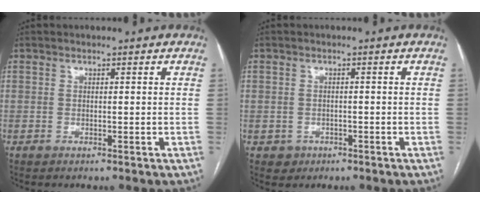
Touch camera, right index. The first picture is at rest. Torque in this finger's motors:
{"motor_torque": [-0.44, 0.14, -1.05, -0.19]}